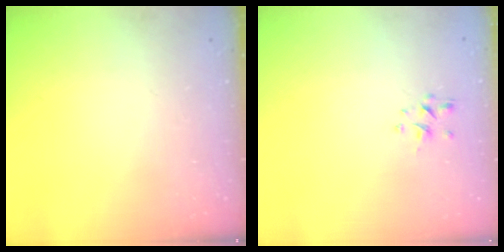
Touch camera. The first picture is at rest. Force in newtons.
{"total": 1.3, "press": 1.1, "slide": 0.6}